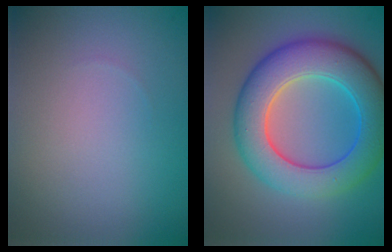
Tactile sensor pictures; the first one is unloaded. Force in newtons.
{"total": 9.1, "press": 9.1, "slide": 0.1}